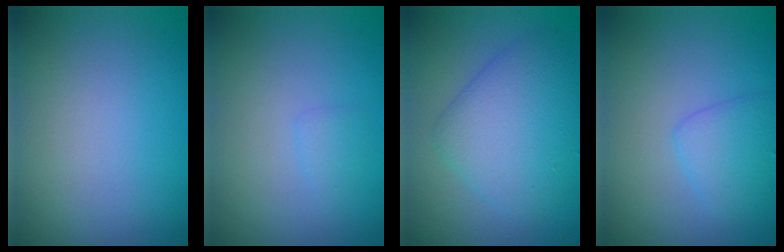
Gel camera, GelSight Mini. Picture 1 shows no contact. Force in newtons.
{"total": 0.8, "press": 0.8, "slide": 0.1}
{"total": 5.4, "press": 5.4, "slide": 0.2}
{"total": 2.2, "press": 2.2, "slide": 0.1}